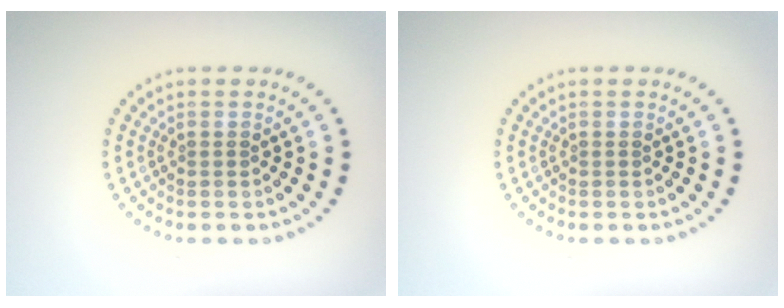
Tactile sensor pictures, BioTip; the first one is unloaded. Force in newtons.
{"total": 0.0}